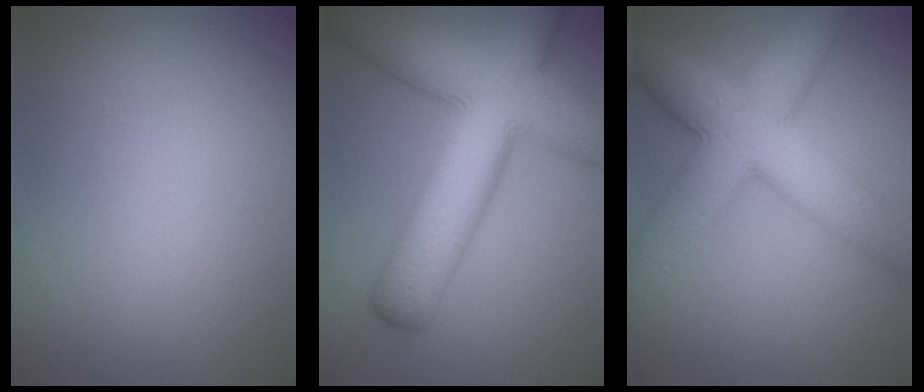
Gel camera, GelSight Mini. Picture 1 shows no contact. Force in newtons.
{"total": 12.6, "press": 12.6, "slide": 0.6}
{"total": 10.3, "press": 10.3, "slide": 0.4}